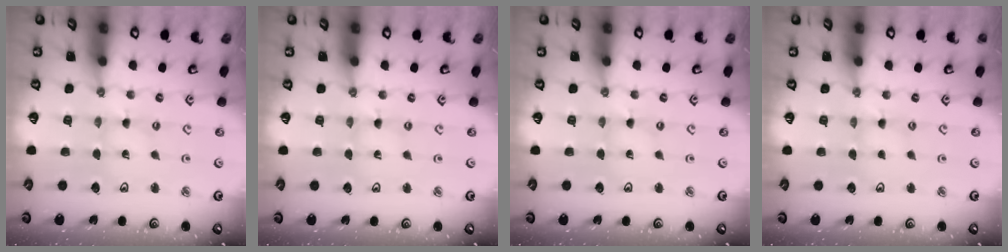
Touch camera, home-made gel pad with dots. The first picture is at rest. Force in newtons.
{"total": 0.5, "press": 0.5, "slide": 0.2}
{"total": 0.0}
{"total": 1.1, "press": 1.1, "slide": 0.2}